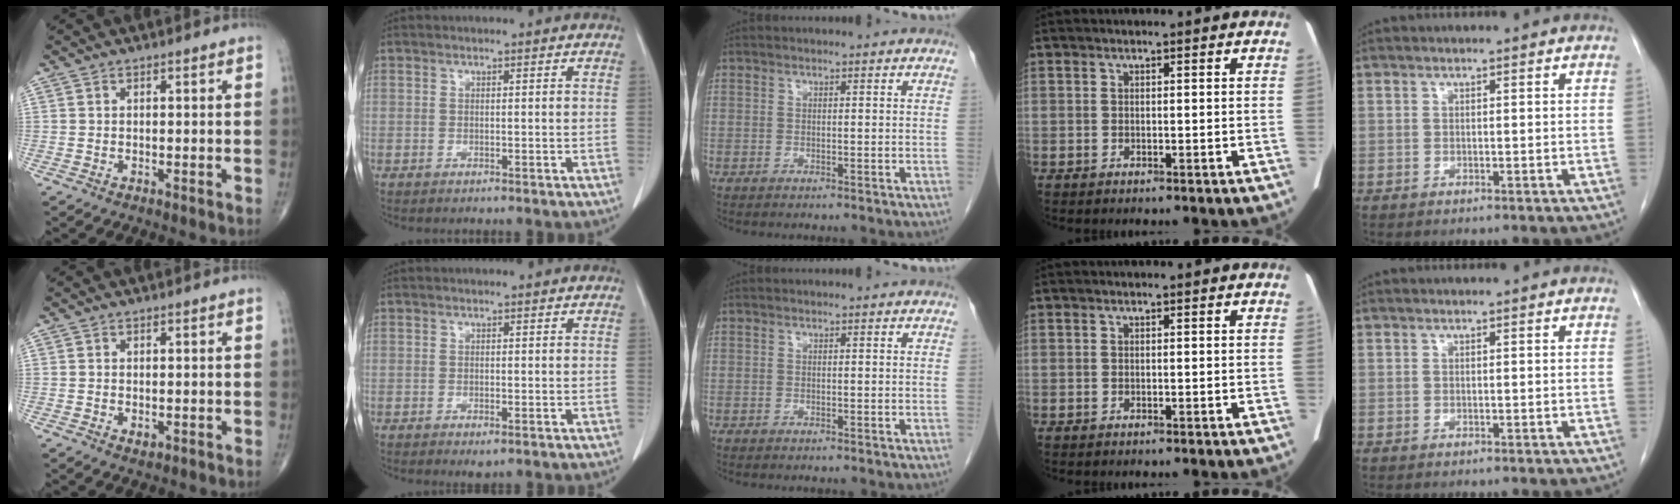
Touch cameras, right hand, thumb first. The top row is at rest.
{"thumb": {"total": 1.2, "force": [-0.2, 0.8, 0.9], "torque": [-0.010, -0.003, -0.001]}, "index": {"total": 1.4, "force": [-0.7, 0.5, 1.1], "torque": [-0.017, -0.003, -0.004]}}